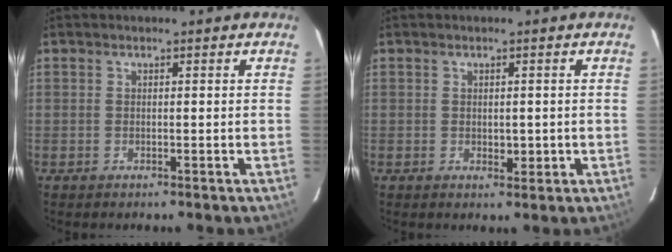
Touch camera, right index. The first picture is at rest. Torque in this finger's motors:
{"motor_torque": [0.04, 0.00, 0.03, 0.00]}